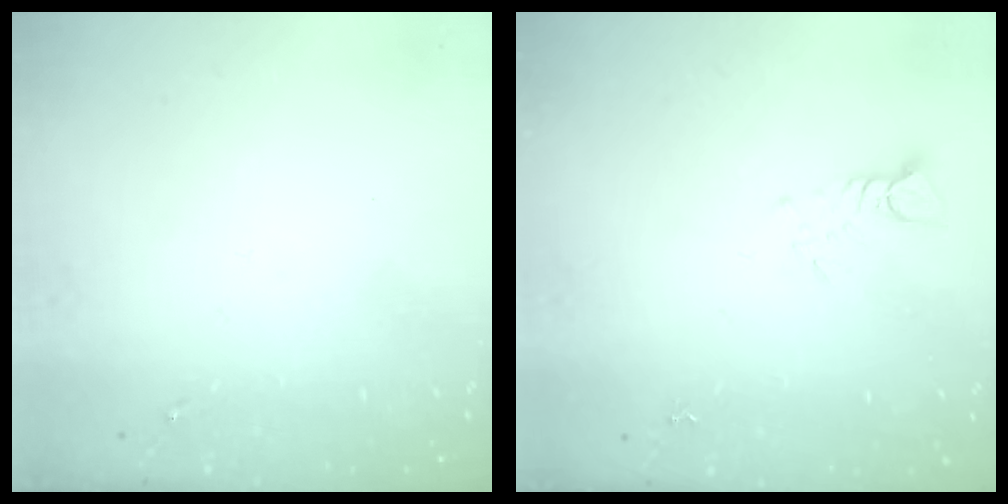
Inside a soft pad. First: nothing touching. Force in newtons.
{"total": 3.5, "press": 3.5, "slide": 0.3}